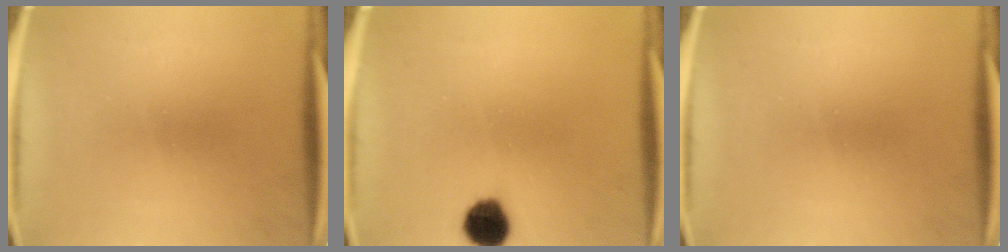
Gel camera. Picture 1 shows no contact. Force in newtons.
{"total": 7.2}
{"total": 0.0}